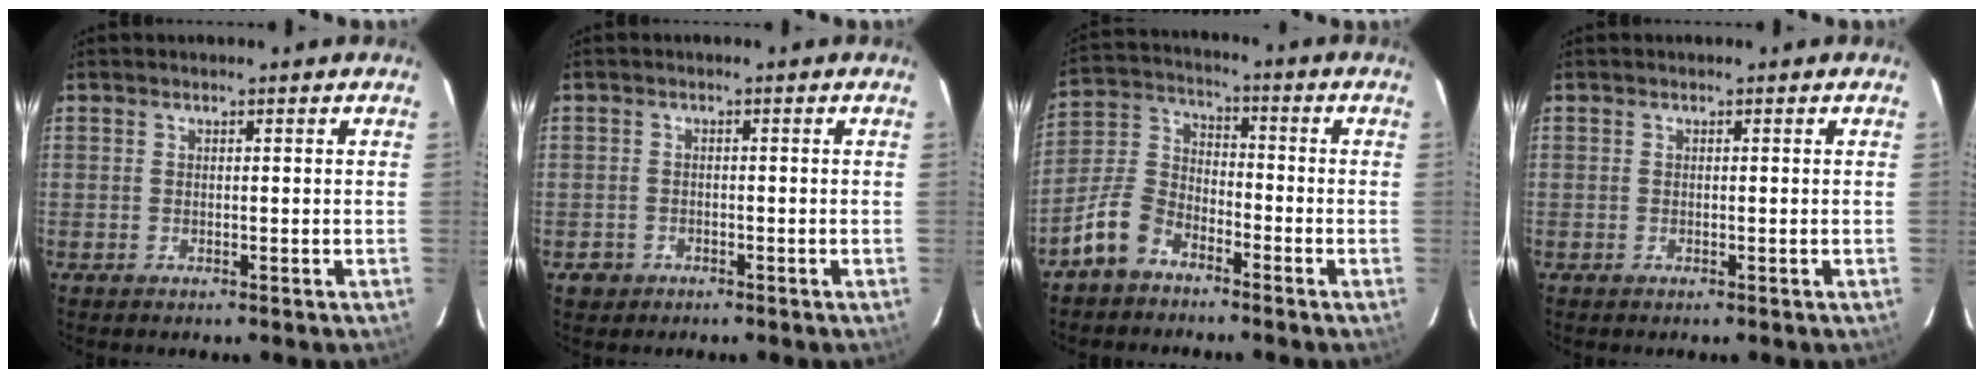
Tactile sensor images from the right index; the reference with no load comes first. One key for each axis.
{"total": 2.7, "fx": -1.2, "fy": 2.4, "fz": 0.2, "tx": -0.012, "ty": 0.005, "tz": -0.017}
{"total": 8.9, "fx": -6.1, "fy": 5.1, "fz": 4.0, "tx": -0.099, "ty": 0.026, "tz": -0.123}
{"total": 0.0}